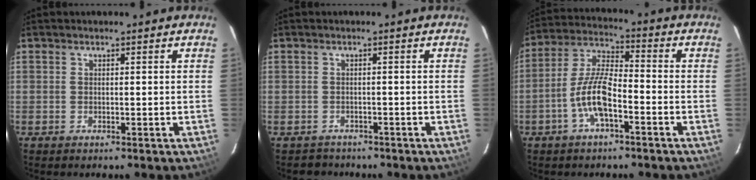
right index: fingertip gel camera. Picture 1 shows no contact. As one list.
[{"total": 2.6, "force": [-2.0, 1.6, -0.4], "torque": [0.004, 0.011, -0.029]}, {"total": 9.3, "force": [-4.1, 2.8, 7.9], "torque": [-0.173, 0.009, -0.080]}]